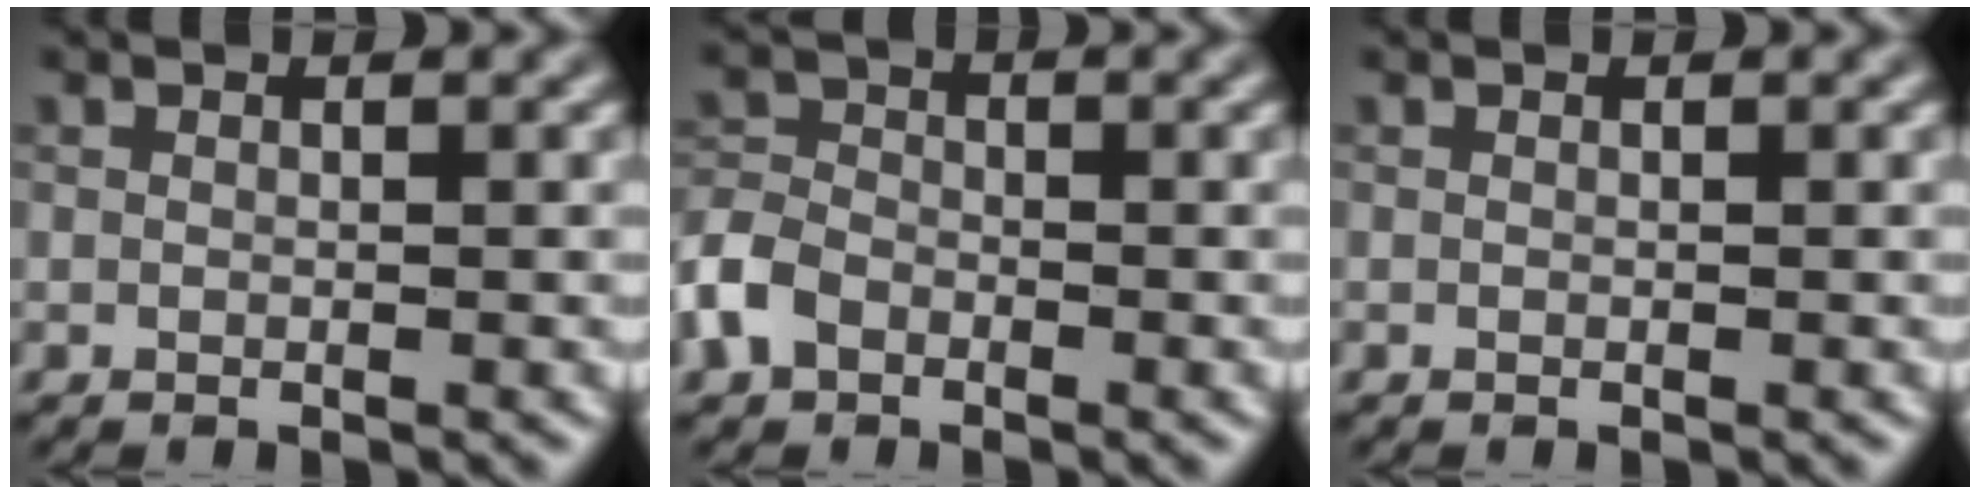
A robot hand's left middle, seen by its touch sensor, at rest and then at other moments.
{"total": 3.5, "force": [-2.0, 2.5, 1.6], "torque": [-0.037, 0.003, -0.051]}
{"total": 0.0}